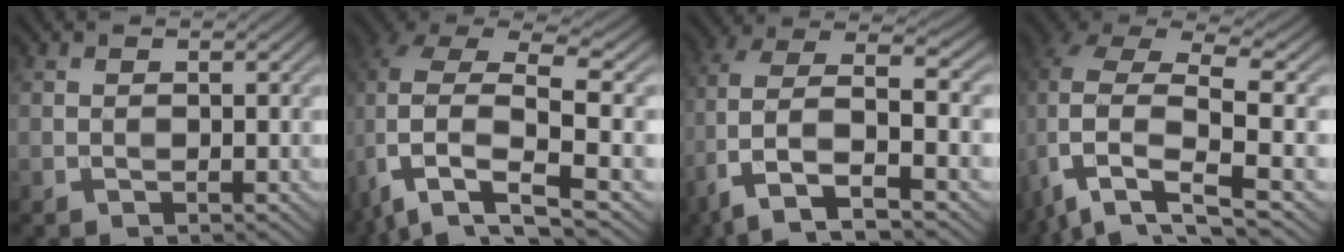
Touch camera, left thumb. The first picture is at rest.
{"total": 12.0, "force": [-2.3, 5.8, 10.2], "torque": [-0.230, -0.016, -0.035]}
{"total": 11.0, "force": [-3.4, 5.3, 9.0], "torque": [-0.198, -0.003, -0.069]}
{"total": 11.1, "force": [-2.9, 5.2, 9.4], "torque": [-0.214, -0.017, -0.050]}